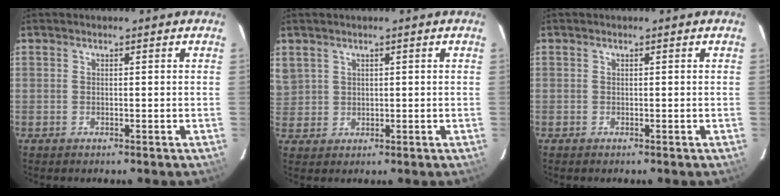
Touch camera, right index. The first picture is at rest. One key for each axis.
{"total": 5.0, "fx": 2.1, "fy": 4.4, "fz": 1.0, "tx": -0.014, "ty": 0.010, "tz": 0.053}
{"total": 0.5, "fx": -0.3, "fy": 0.4, "fz": -0.1, "tx": 0.000, "ty": 0.001, "tz": -0.005}